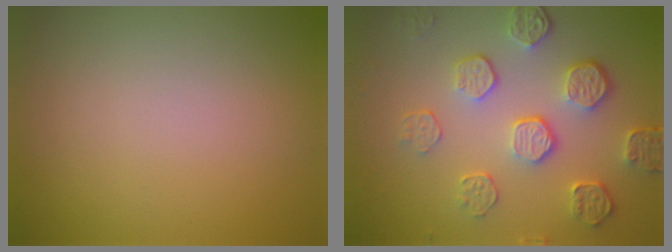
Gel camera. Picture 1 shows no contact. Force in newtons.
{"total": 5.3, "press": 3.8, "slide": 3.7}